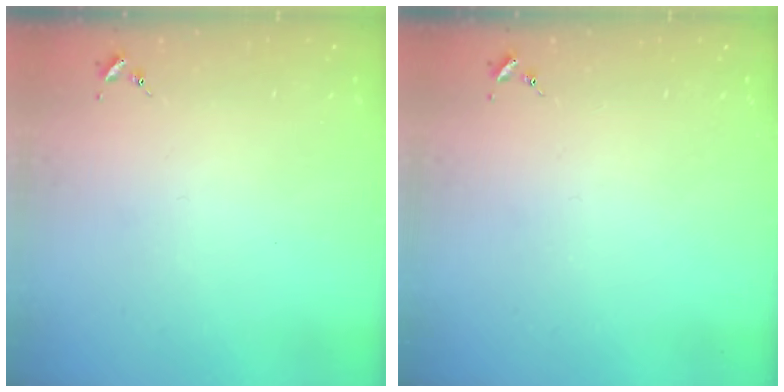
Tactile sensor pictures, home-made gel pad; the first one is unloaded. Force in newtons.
{"total": 0.0}